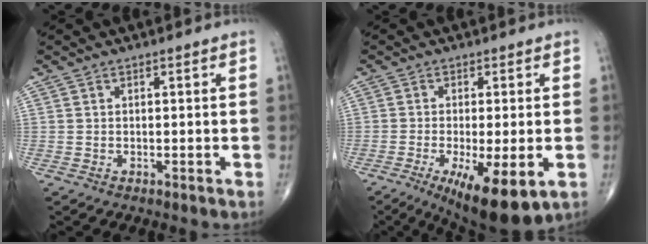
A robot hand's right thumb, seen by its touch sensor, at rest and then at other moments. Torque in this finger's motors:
{"motor_torque": [-0.02, 0.46, 0.08, -0.18, 0.09]}